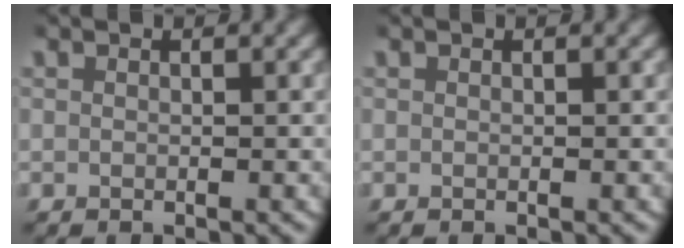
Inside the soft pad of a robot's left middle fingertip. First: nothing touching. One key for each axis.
{"total": 0.0}